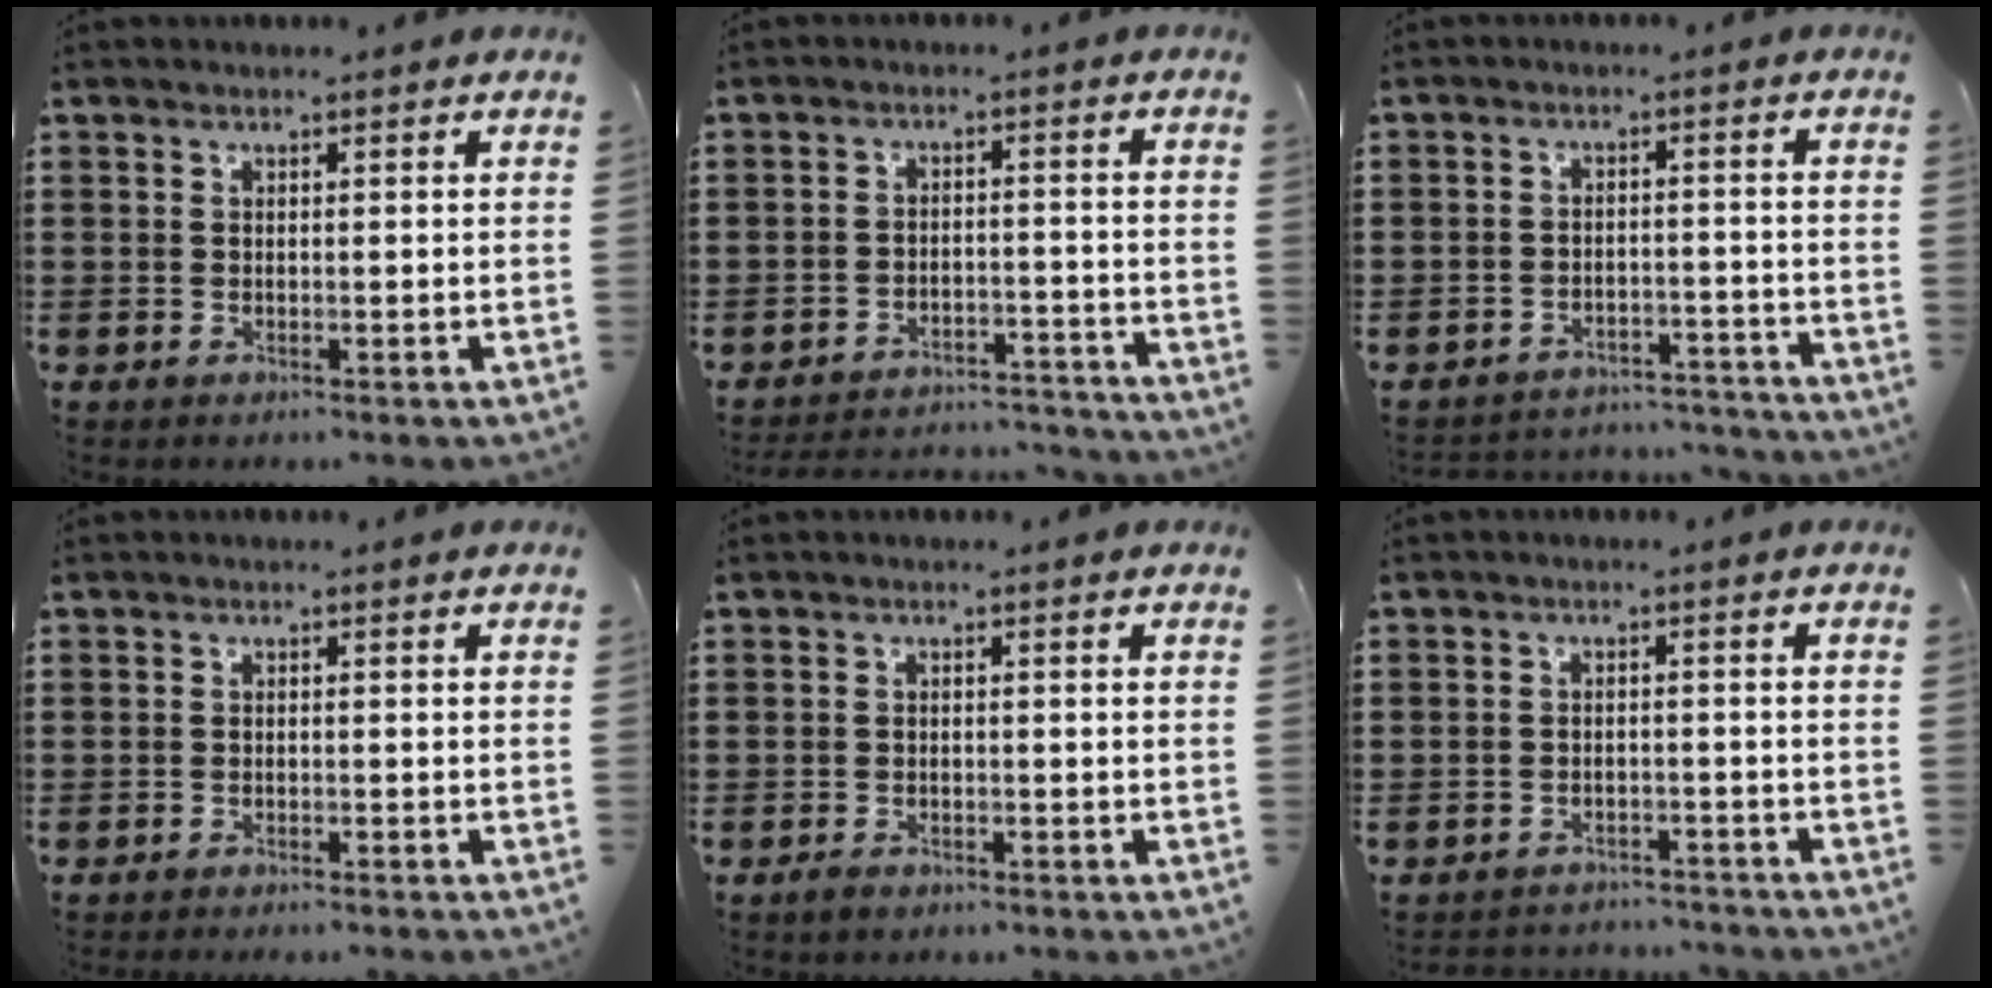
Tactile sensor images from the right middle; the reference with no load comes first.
{"total": 4.4, "force": [-4.4, 0.7, -0.1], "torque": [-0.008, 0.006, -0.095]}
{"total": 4.1, "force": [-4.0, 0.8, -0.3], "torque": [0.001, 0.005, -0.086]}
{"total": 0.9, "force": [-0.9, 0.0, 0.0], "torque": [-0.001, 0.001, -0.020]}
{"total": 1.0, "force": [-0.8, 0.5, 0.3], "torque": [-0.009, -0.001, -0.016]}
{"total": 2.6, "force": [-2.5, 0.6, -0.4], "torque": [0.000, 0.002, -0.057]}